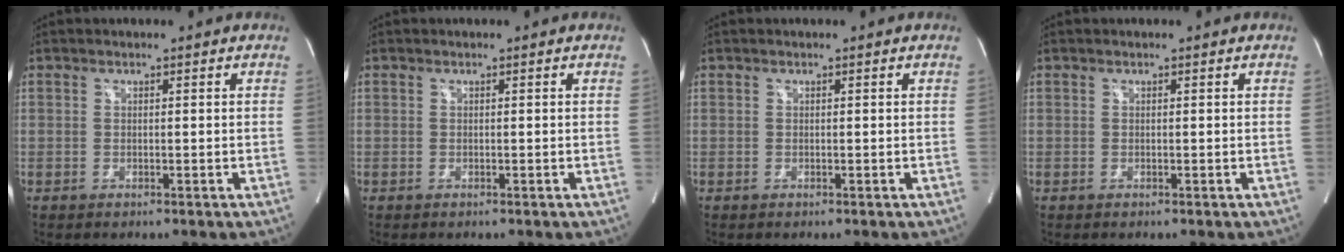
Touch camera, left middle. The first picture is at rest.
{"total": 0.0}
{"total": 0.0}
{"total": 0.0}